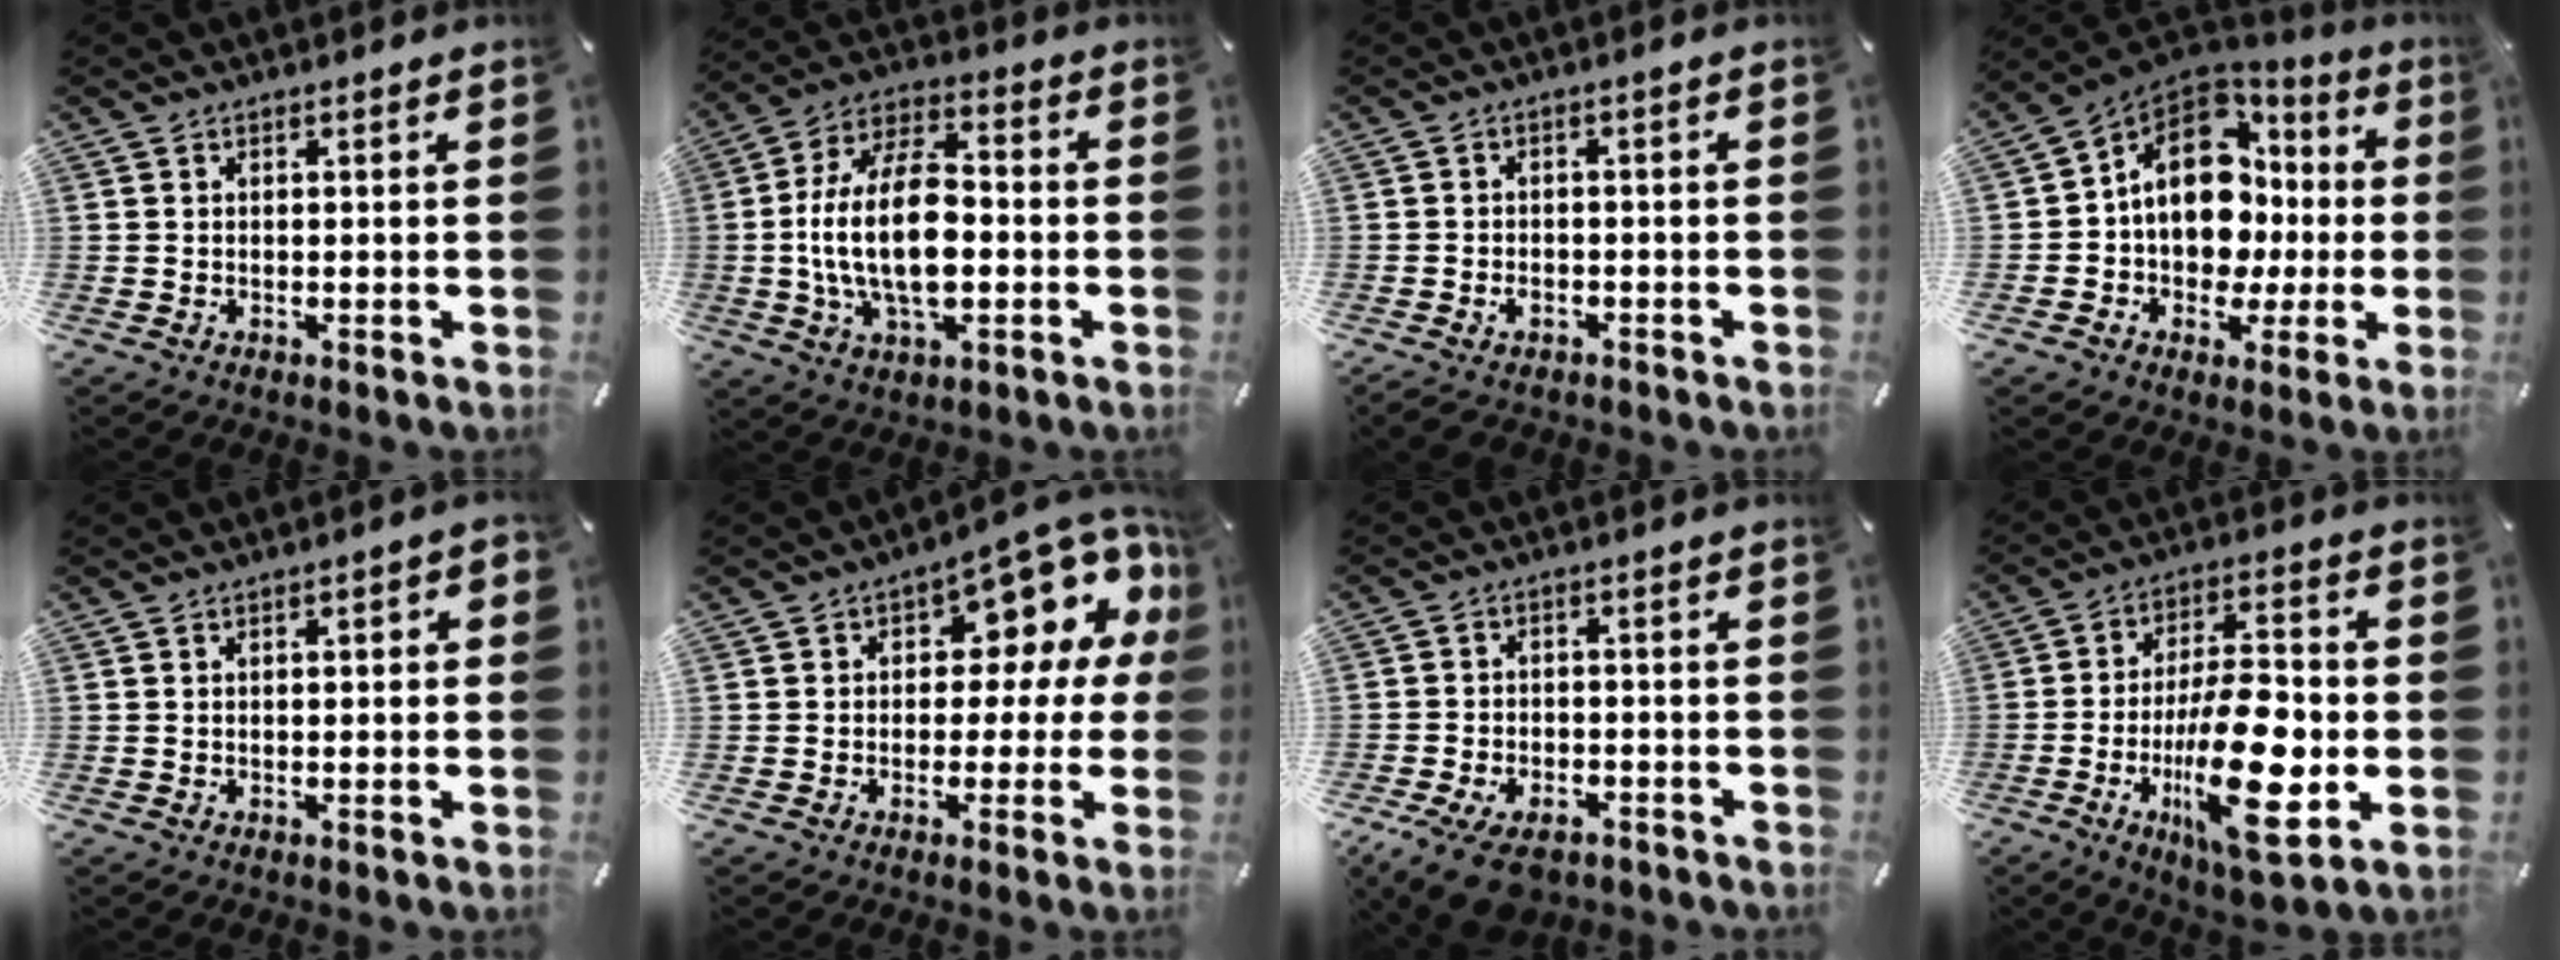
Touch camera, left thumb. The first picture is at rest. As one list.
[{"total": 17.7, "force": [-2.4, 9.5, 14.8], "torque": [-0.297, 0.004, -0.043]}, {"total": 3.2, "force": [-1.9, 2.0, 1.6], "torque": [-0.035, 0.007, -0.039]}, {"total": 14.9, "force": [1.0, 11.9, 8.9], "torque": [-0.160, -0.003, 0.025]}, {"total": 1.8, "force": [-0.3, 0.8, 1.6], "torque": [-0.027, 0.006, -0.006]}, {"total": 11.4, "force": [6.1, 6.0, 7.5], "torque": [-0.095, -0.053, 0.105]}, {"total": 8.3, "force": [-5.5, 4.6, 4.2], "torque": [-0.089, 0.024, -0.100]}, {"total": 21.7, "force": [-5.5, 8.8, 19.0], "torque": [-0.326, -0.003, -0.085]}]